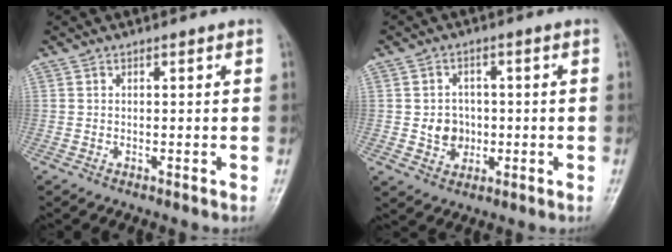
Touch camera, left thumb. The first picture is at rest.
{"total": 5.3, "force": [-0.5, 4.7, 2.2], "torque": [-0.010, 0.004, -0.008]}